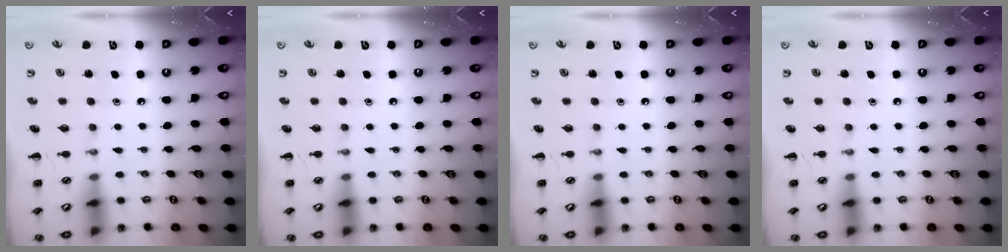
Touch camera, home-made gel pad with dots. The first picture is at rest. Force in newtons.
{"total": 0.0}
{"total": 0.0}
{"total": 0.0}